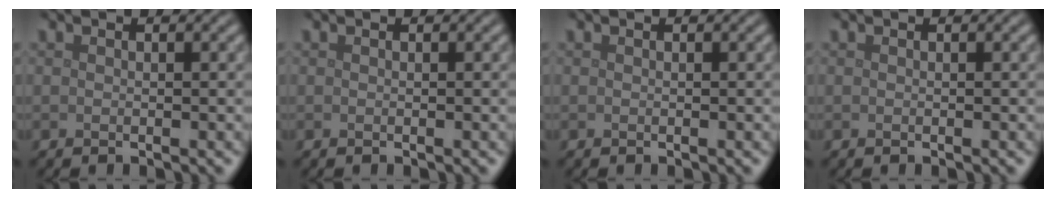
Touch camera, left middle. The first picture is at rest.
{"total": 0.0}
{"total": 0.0}
{"total": 0.0}